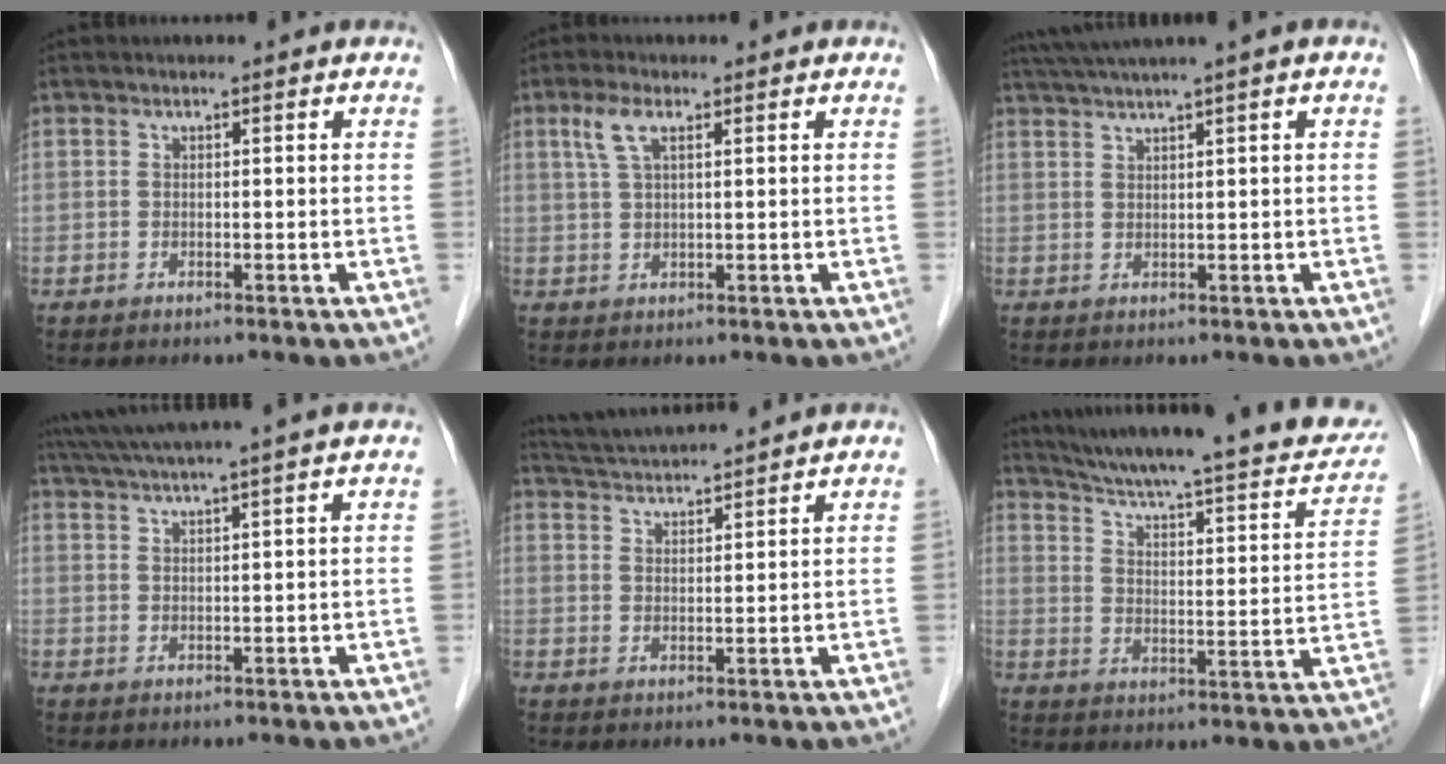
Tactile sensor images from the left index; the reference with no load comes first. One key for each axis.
{"total": 3.3, "fx": 1.6, "fy": 1.0, "fz": 2.7, "tx": -0.066, "ty": 0.013, "tz": 0.037}
{"total": 5.3, "fx": 3.6, "fy": -1.3, "fz": 3.6, "tx": -0.065, "ty": 0.025, "tz": 0.067}
{"total": 9.9, "fx": 8.4, "fy": -1.9, "fz": 4.9, "tx": -0.083, "ty": 0.022, "tz": 0.122}
{"total": 9.2, "fx": 8.7, "fy": -0.8, "fz": 2.8, "tx": -0.059, "ty": 0.024, "tz": 0.140}
{"total": 26.4, "fx": 22.4, "fy": 4.6, "fz": 13.3, "tx": -0.203, "ty": -0.021, "tz": 0.286}